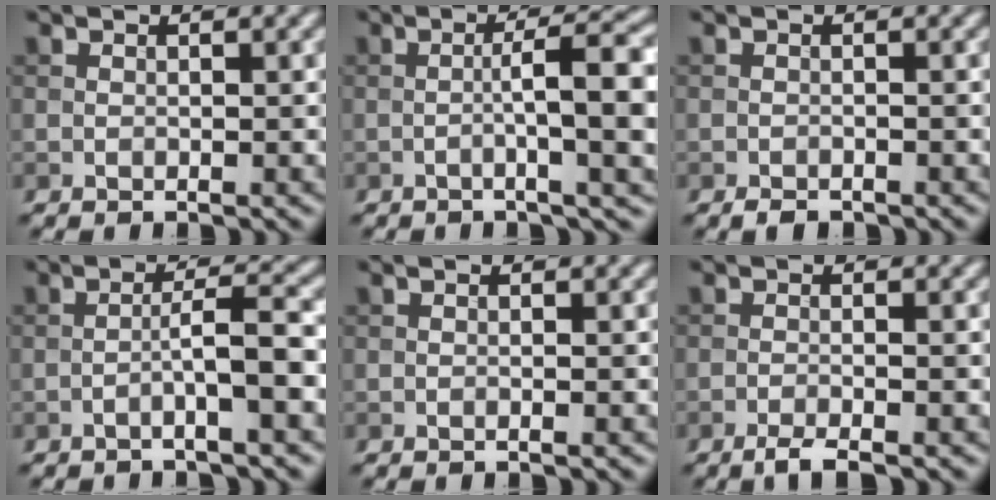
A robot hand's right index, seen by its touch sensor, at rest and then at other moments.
{"total": 7.2, "force": [-0.9, 1.3, 7.0], "torque": [-0.101, 0.013, -0.018]}
{"total": 1.2, "force": [-1.0, 0.5, 0.4], "torque": [-0.005, -0.003, -0.019]}
{"total": 3.2, "force": [-1.3, 0.1, 3.0], "torque": [-0.051, 0.016, -0.032]}
{"total": 0.5, "force": [-0.3, 0.1, 0.5], "torque": [-0.008, -0.001, -0.006]}
{"total": 2.2, "force": [-1.6, 0.3, 1.5], "torque": [-0.028, -0.002, -0.034]}